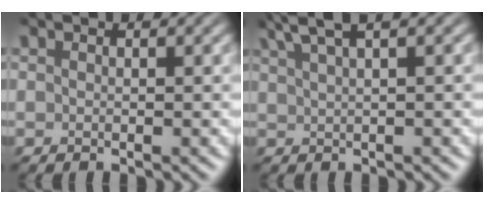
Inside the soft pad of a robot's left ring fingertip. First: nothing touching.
{"total": 3.5, "force": [2.5, 0.4, 2.4], "torque": [-0.052, 0.019, 0.051]}